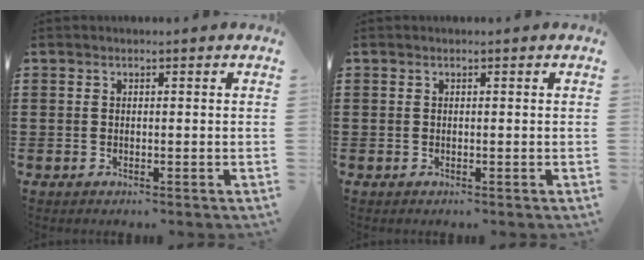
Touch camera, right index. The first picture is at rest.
{"total": 0.0}